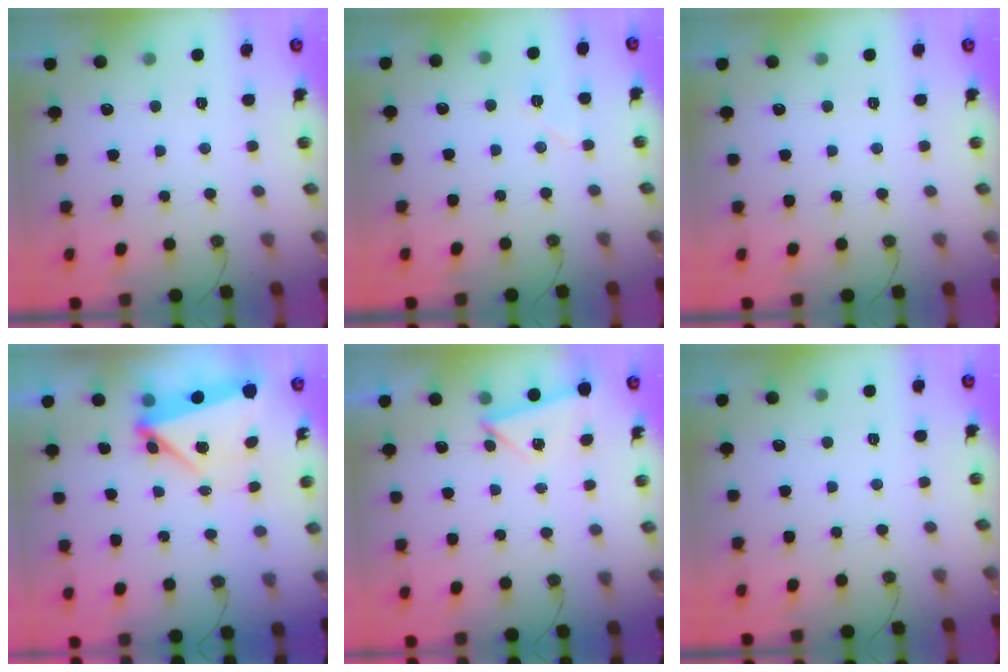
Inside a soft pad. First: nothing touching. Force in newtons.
{"total": 5.2, "press": 4.9, "slide": 1.7}
{"total": 0.0}
{"total": 6.1, "press": 4.6, "slide": 4.1}
{"total": 2.3, "press": 2.1, "slide": 1.0}
{"total": 0.0}